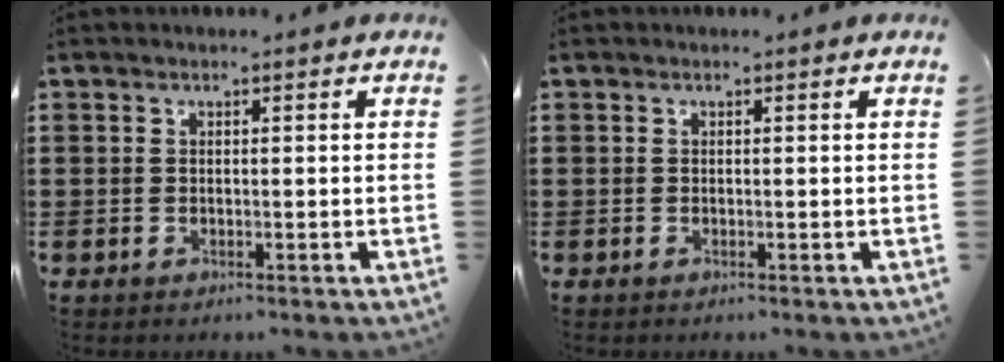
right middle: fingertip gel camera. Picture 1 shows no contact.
{"total": 0.0}